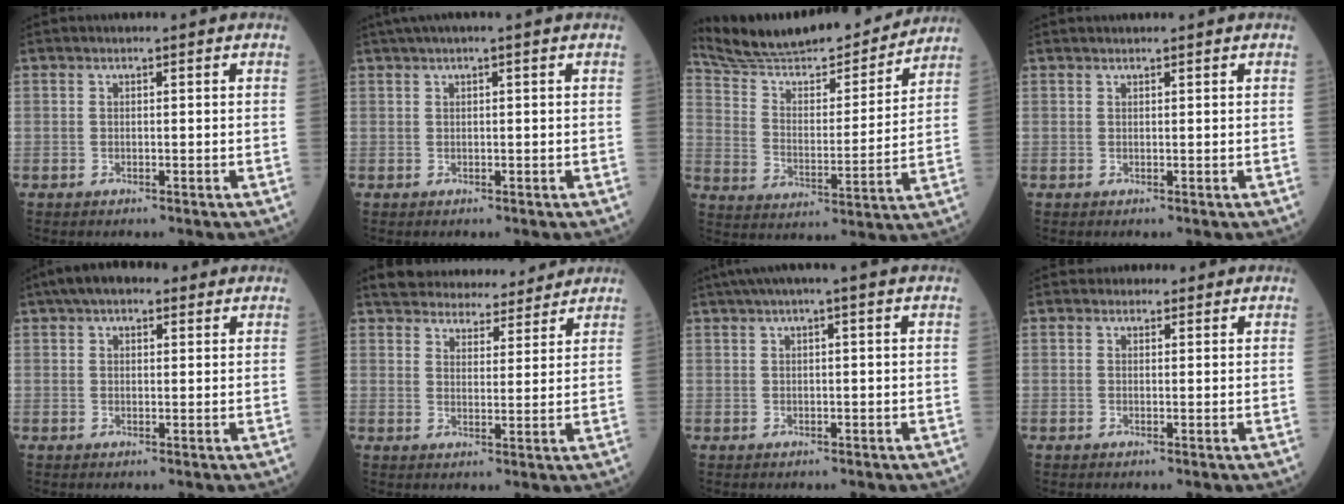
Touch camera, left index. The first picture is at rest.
{"total": 2.9, "force": [2.1, -0.5, 2.0], "torque": [-0.036, 0.024, 0.040]}
{"total": 21.1, "force": [19.6, 3.4, 7.0], "torque": [-0.114, -0.003, 0.300]}
{"total": 1.1, "force": [1.1, 0.1, 0.3], "torque": [-0.007, 0.015, 0.021]}
{"total": 7.0, "force": [4.8, 2.9, 4.2], "torque": [-0.064, 0.039, 0.073]}
{"total": 13.4, "force": [12.5, 3.4, 3.5], "torque": [-0.040, 0.019, 0.173]}
{"total": 5.3, "force": [3.8, -0.4, 3.6], "torque": [-0.060, 0.037, 0.059]}
{"total": 2.1, "force": [1.7, 1.2, -0.1], "torque": [0.004, 0.005, 0.016]}